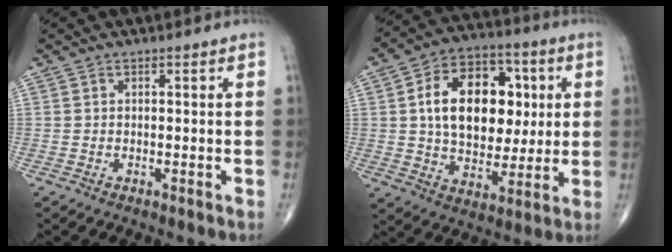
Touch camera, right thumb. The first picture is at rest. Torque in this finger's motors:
{"motor_torque": [-0.10, 0.95, 0.94, 0.58, 0.24]}